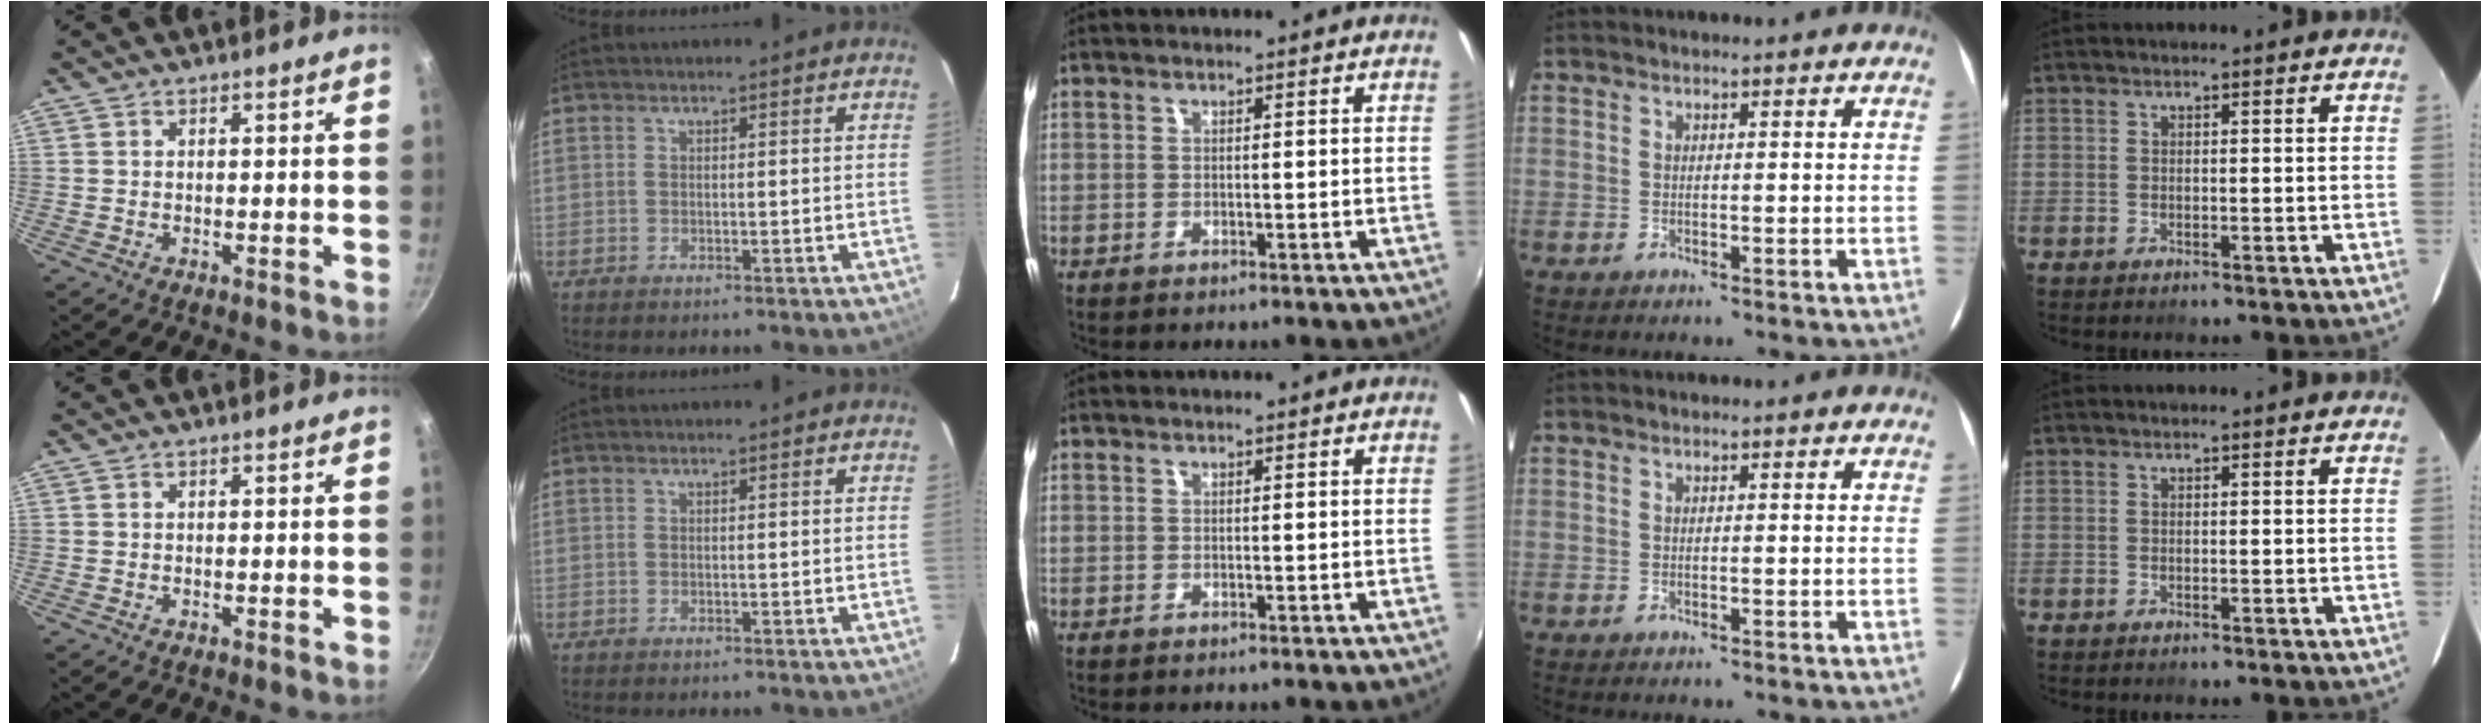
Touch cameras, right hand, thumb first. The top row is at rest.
{}